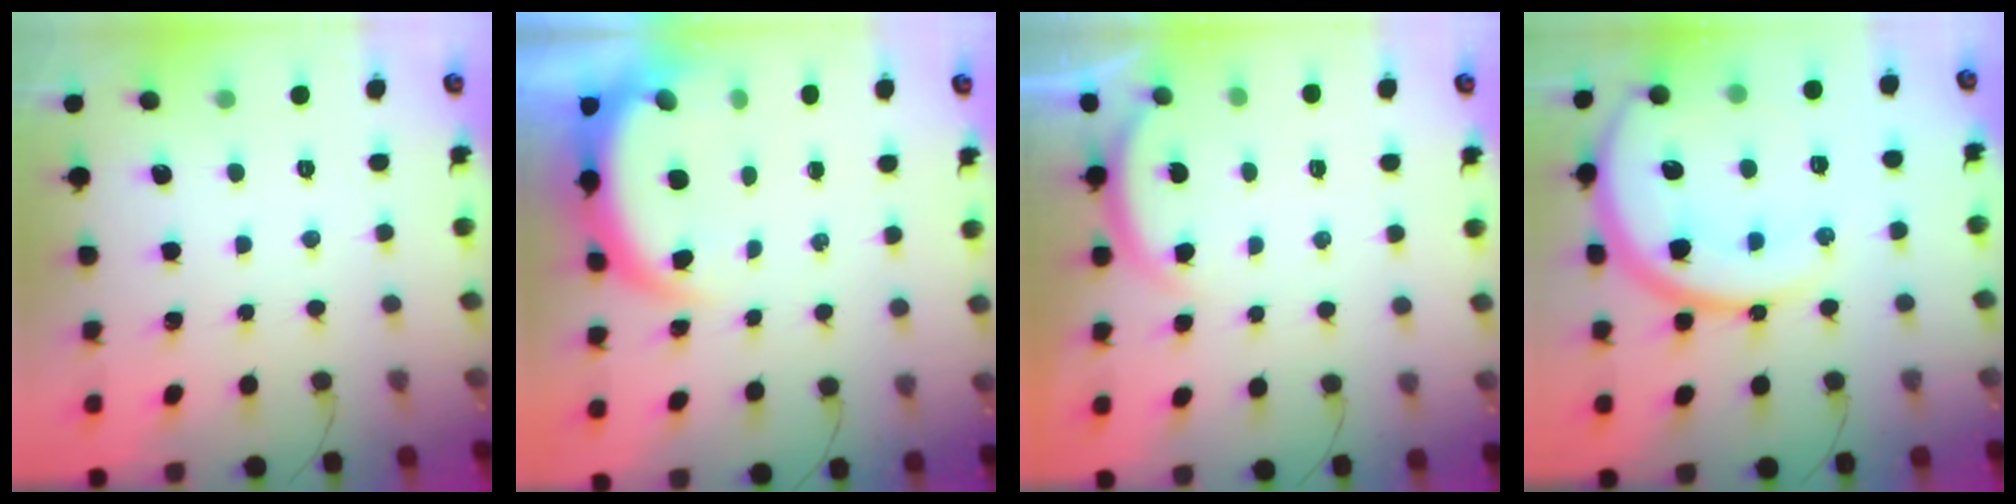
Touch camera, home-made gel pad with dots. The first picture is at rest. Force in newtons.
{"total": 5.9, "press": 5.8, "slide": 0.4}
{"total": 2.8, "press": 2.8, "slide": 0.6}
{"total": 18.3, "press": 18.2, "slide": 2.0}